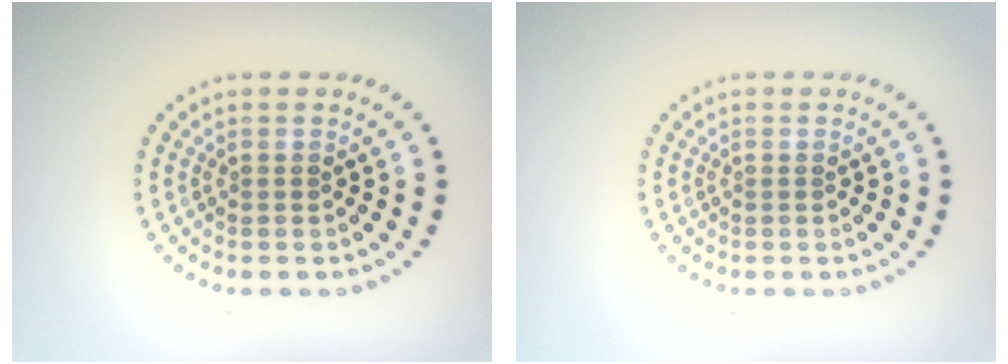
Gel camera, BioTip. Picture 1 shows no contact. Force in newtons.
{"total": 0.0}